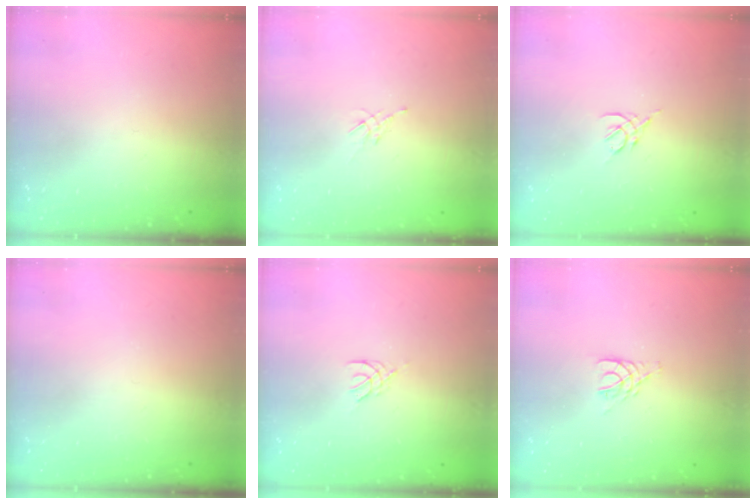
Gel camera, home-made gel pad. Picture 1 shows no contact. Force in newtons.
{"total": 2.1, "press": 2.0, "slide": 0.5}
{"total": 3.1, "press": 3.0, "slide": 0.8}
{"total": 0.0}
{"total": 2.0, "press": 1.9, "slide": 0.4}
{"total": 4.4, "press": 4.4, "slide": 0.6}